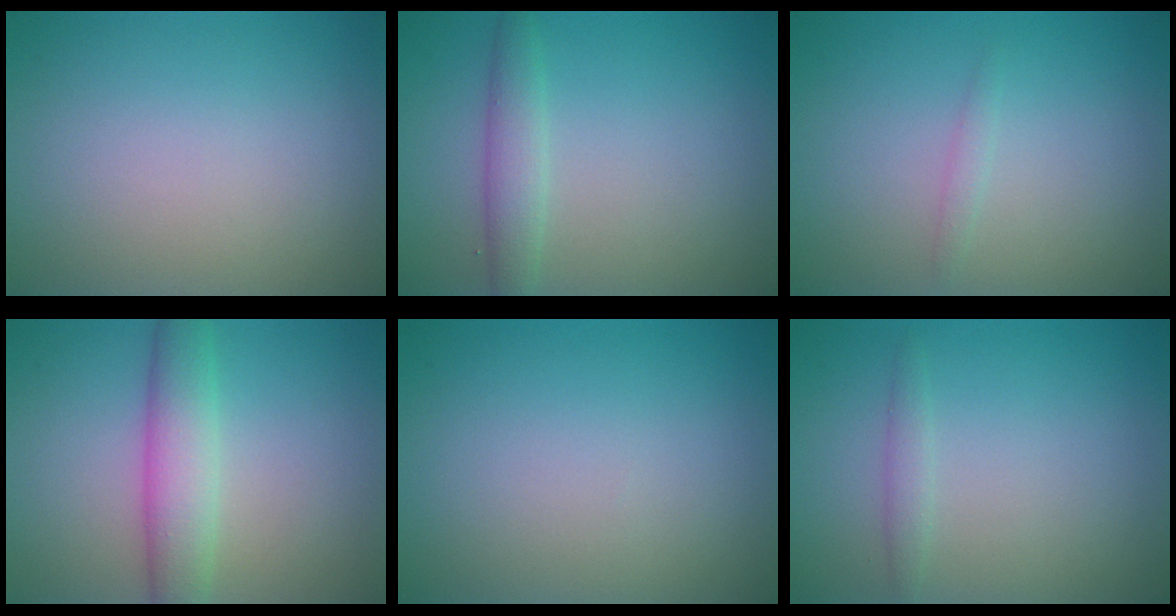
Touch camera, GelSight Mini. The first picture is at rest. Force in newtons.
{"total": 2.4, "press": 2.4, "slide": 0.1}
{"total": 0.8, "press": 0.8, "slide": 0.0}
{"total": 4.6, "press": 4.6, "slide": 0.1}
{"total": 0.0}
{"total": 1.1, "press": 1.1, "slide": 0.0}